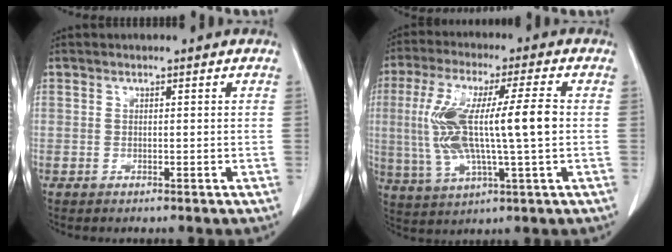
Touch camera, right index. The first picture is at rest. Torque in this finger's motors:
{"motor_torque": [0.85, -0.03, 0.49, 0.21]}